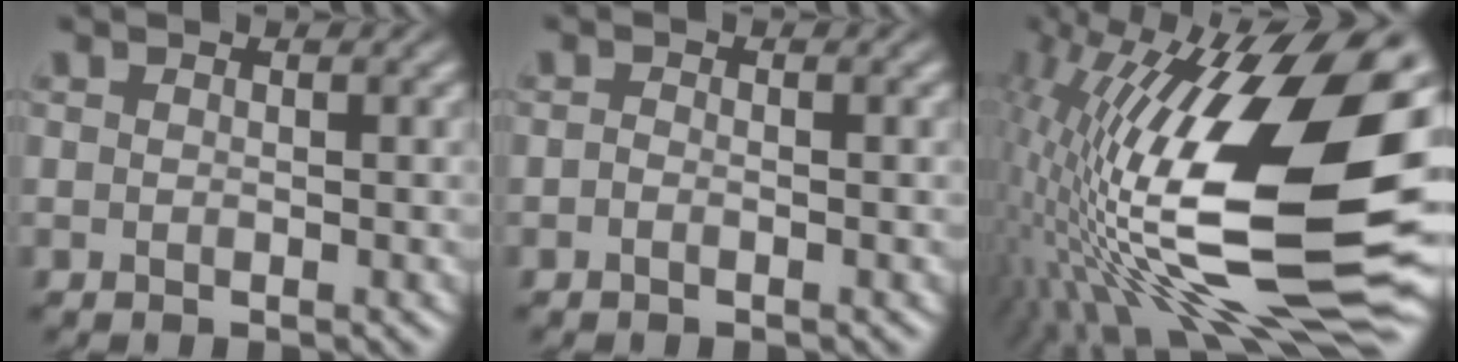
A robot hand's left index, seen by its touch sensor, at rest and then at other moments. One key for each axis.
{"total": 0.6, "fx": -0.3, "fy": 0.2, "fz": 0.4, "tx": -0.012, "ty": -0.005, "tz": -0.010}
{"total": 19.3, "fx": 1.8, "fy": 6.8, "fz": 17.9, "tx": -0.323, "ty": 0.009, "tz": 0.019}